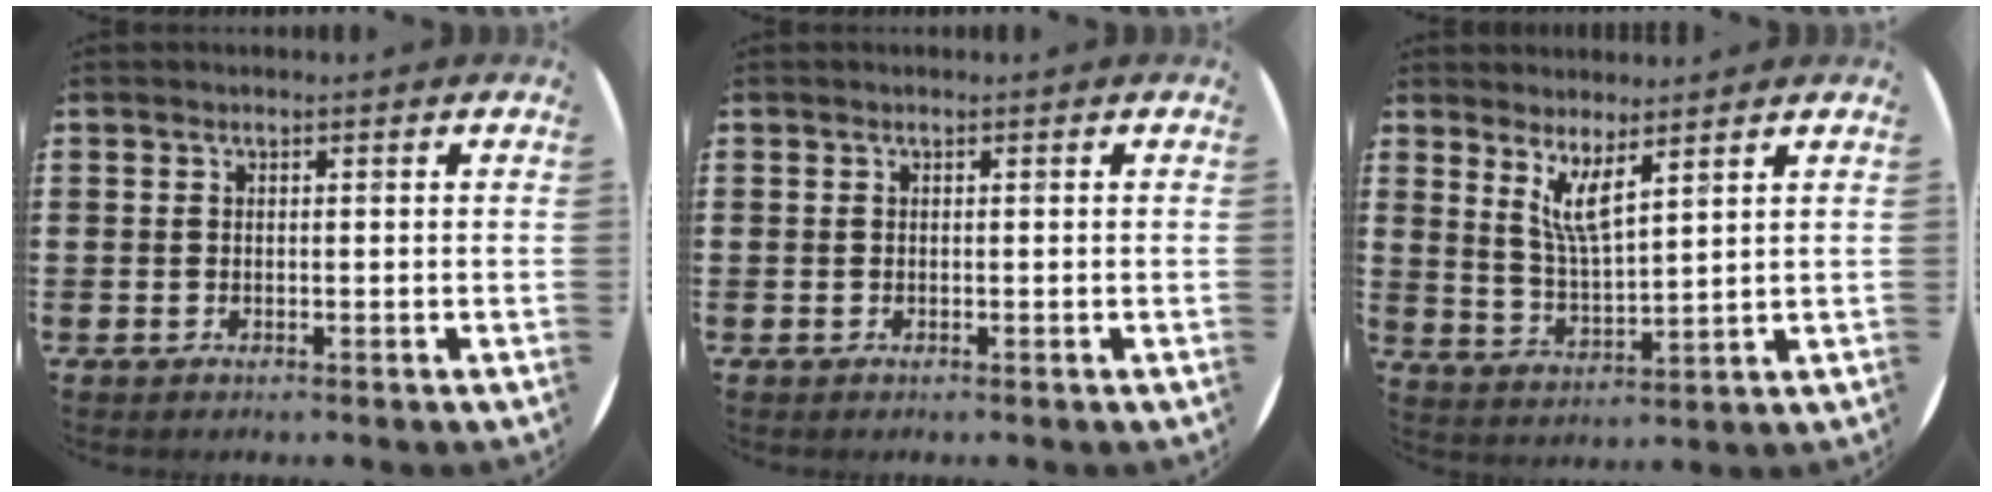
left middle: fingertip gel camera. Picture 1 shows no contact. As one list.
[{"total": 0.0}, {"total": 5.3, "force": [4.1, 0.6, 3.3], "torque": [-0.076, -0.019, 0.071]}]